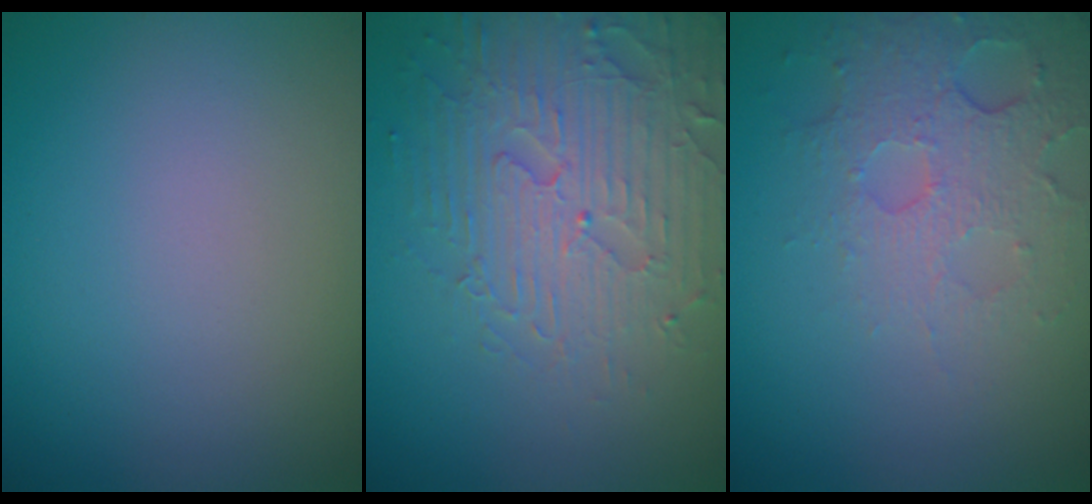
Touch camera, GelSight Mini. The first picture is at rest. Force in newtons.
{"total": 5.2, "press": 4.7, "slide": 2.1}
{"total": 4.9, "press": 3.2, "slide": 3.6}